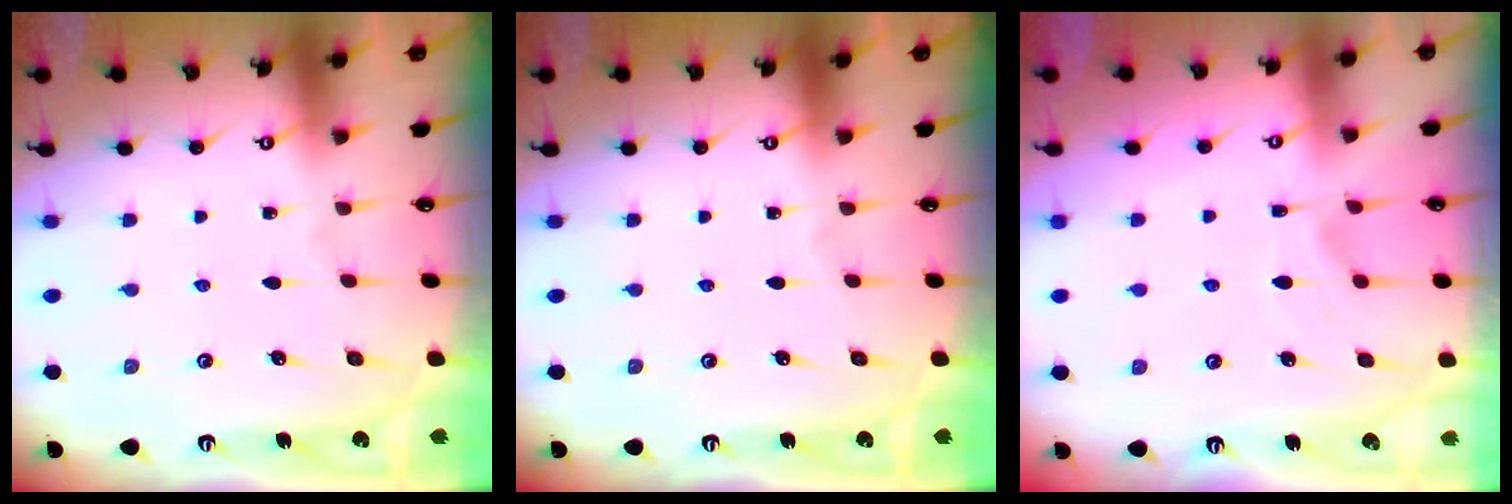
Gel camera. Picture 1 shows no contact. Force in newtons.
{"total": 0.0}
{"total": 1.8, "press": 1.3, "slide": 1.3}